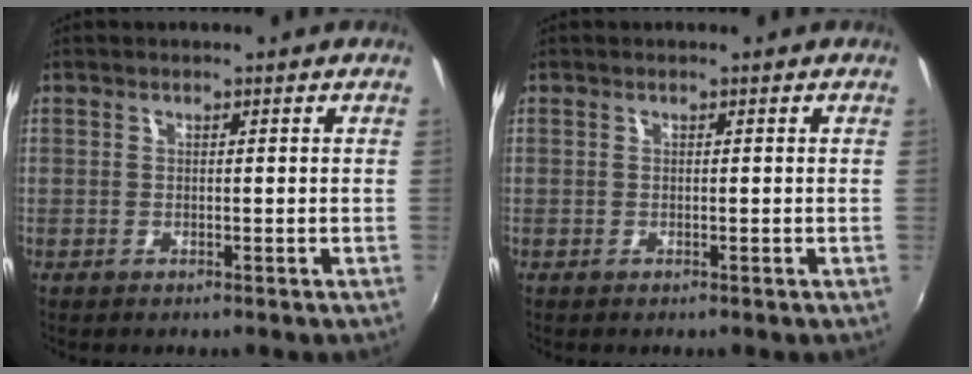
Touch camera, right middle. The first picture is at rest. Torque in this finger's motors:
{"motor_torque": [-0.17, -0.17, 0.01, -0.02]}